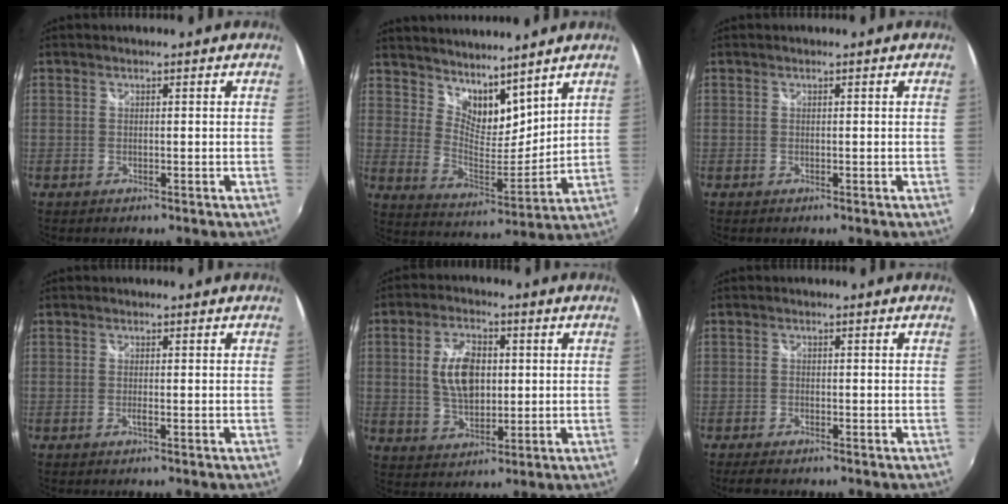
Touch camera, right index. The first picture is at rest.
{"total": 11.2, "force": [9.2, 4.3, 4.6], "torque": [-0.075, -0.004, 0.171]}
{"total": 0.0}
{"total": 1.0, "force": [-0.4, -0.2, 0.9], "torque": [-0.015, -0.001, -0.008]}
{"total": 9.5, "force": [1.2, 5.5, 7.7], "torque": [-0.147, 0.008, 0.025]}
{"total": 3.6, "force": [-2.9, 1.2, 1.7], "torque": [-0.043, -0.015, -0.050]}